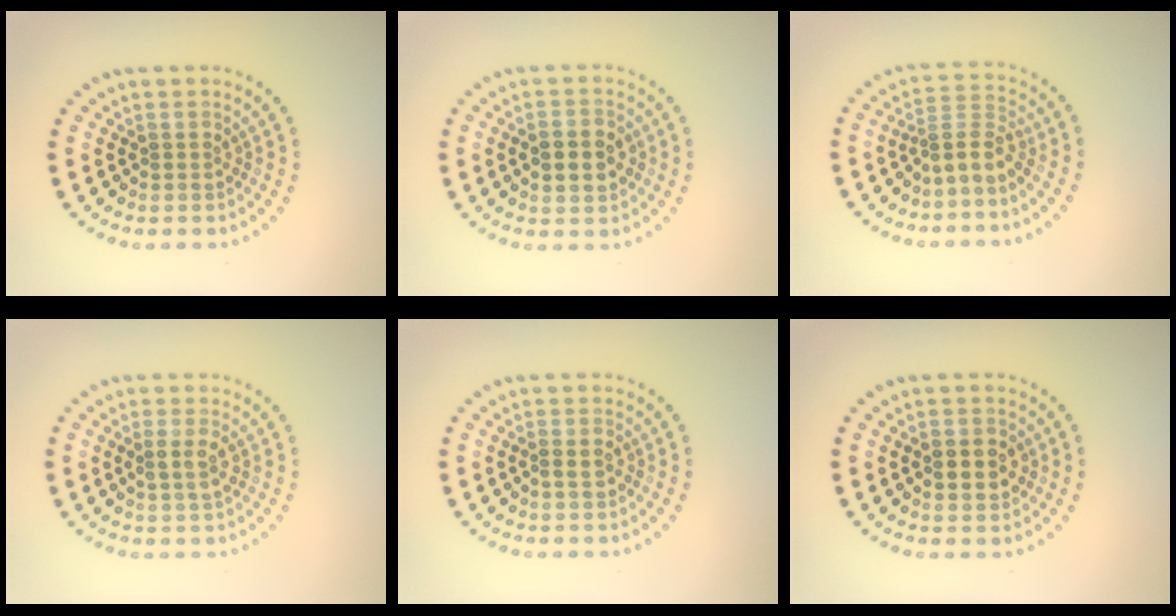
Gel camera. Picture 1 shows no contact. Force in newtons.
{"total": 3.8, "press": 3.8, "slide": 0.1}
{"total": 2.7, "press": 1.9, "slide": 2.0}
{"total": 1.8, "press": 1.8, "slide": 0.4}
{"total": 0.7, "press": 0.6, "slide": 0.3}
{"total": 2.7, "press": 2.7, "slide": 0.3}